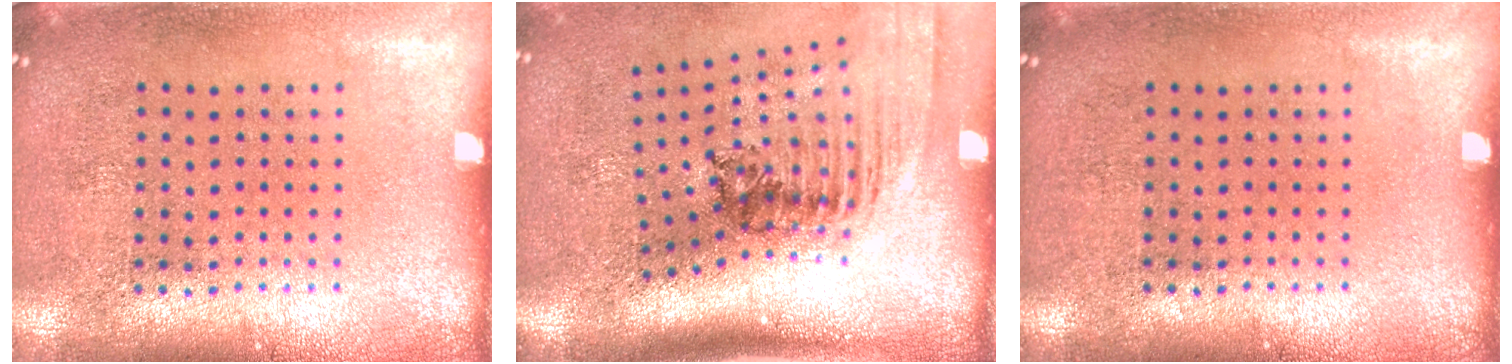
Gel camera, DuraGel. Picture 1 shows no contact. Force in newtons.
{"total": 2.4, "press": 1.6, "slide": 1.8}
{"total": 0.0}